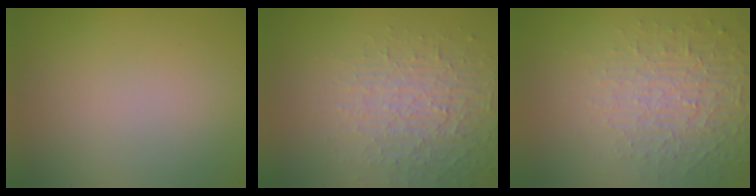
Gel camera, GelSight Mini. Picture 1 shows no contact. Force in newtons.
{"total": 3.7, "press": 3.4, "slide": 1.3}
{"total": 5.2, "press": 3.2, "slide": 4.1}